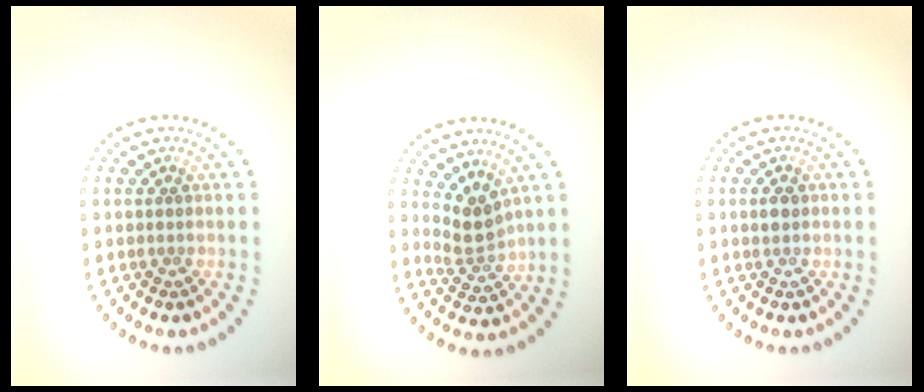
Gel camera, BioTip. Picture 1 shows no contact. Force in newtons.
{"total": 2.5, "press": 1.8, "slide": 1.7}
{"total": 1.0, "press": 1.0, "slide": 0.3}